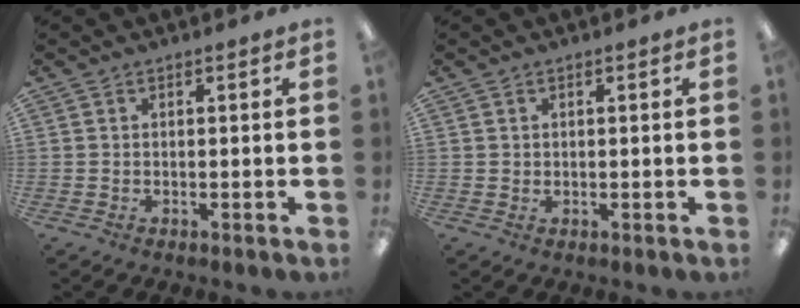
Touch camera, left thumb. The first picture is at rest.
{"total": 0.7, "force": [0.4, 0.6, 0.1], "torque": [-0.003, 0.003, 0.007]}